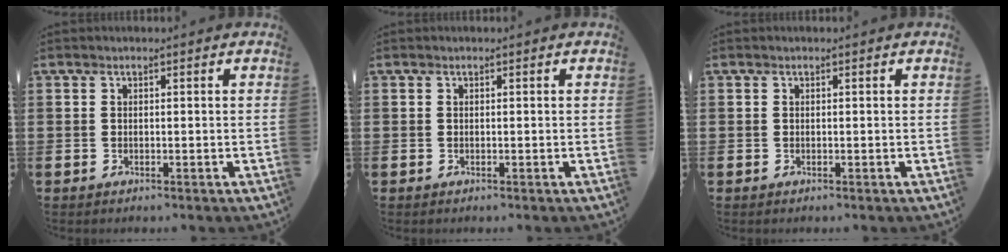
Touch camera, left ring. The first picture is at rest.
{"total": 0.0}
{"total": 0.0}